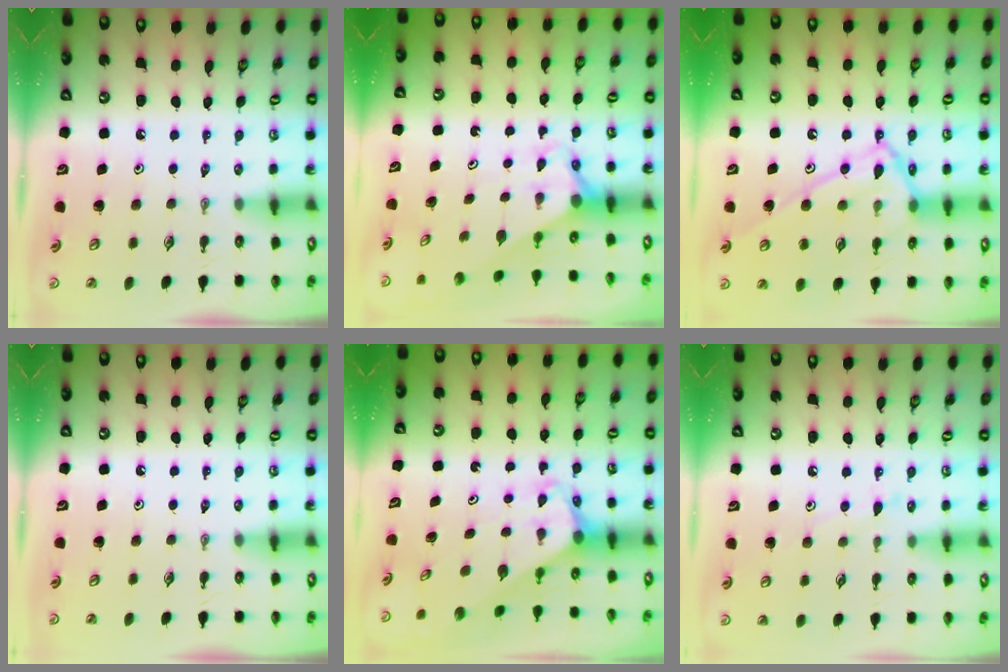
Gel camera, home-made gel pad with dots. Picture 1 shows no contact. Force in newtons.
{"total": 2.8, "press": 2.8, "slide": 0.0}
{"total": 16.0, "press": 16.0, "slide": 1.3}
{"total": 0.0}
{"total": 2.2, "press": 2.2, "slide": 0.1}
{"total": 7.6, "press": 7.6, "slide": 0.6}